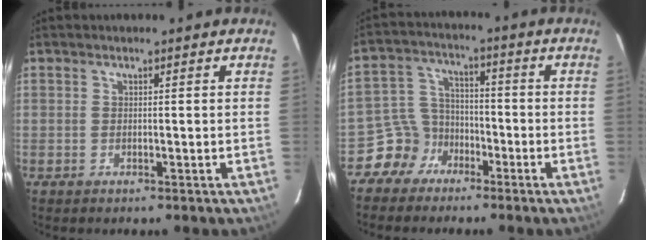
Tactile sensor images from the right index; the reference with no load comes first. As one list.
[{"total": 7.1, "force": [-4.7, 5.2, 0.3], "torque": [-0.018, 0.033, -0.094]}]